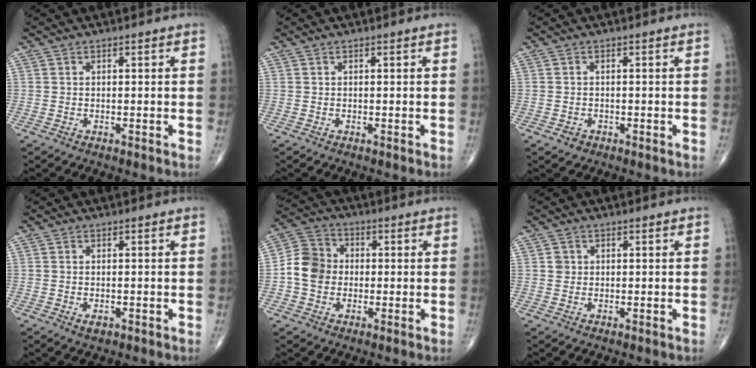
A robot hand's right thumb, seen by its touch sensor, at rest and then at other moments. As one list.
[{"total": 0.0}, {"total": 1.4, "force": [-0.7, 1.1, 0.5], "torque": [-0.002, 0.005, -0.009]}, {"total": 1.6, "force": [-0.6, 0.9, 1.2], "torque": [-0.018, 0.000, -0.008]}, {"total": 8.3, "force": [-0.7, 7.2, 4.1], "torque": [-0.060, 0.025, -0.026]}, {"total": 1.4, "force": [0.2, 1.4, 0.4], "torque": [0.001, 0.002, 0.003]}]